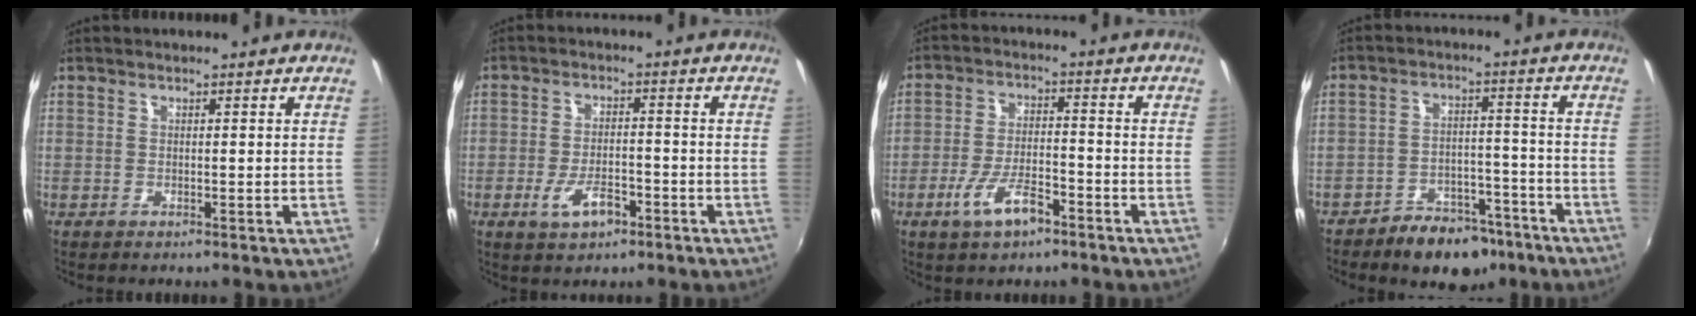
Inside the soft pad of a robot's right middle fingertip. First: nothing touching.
{"total": 6.0, "force": [-3.2, 2.7, 4.3], "torque": [-0.093, -0.005, -0.051]}
{"total": 8.2, "force": [-4.8, 2.8, 6.0], "torque": [-0.125, -0.006, -0.085]}
{"total": 10.6, "force": [-7.9, 5.7, 4.1], "torque": [-0.078, 0.016, -0.105]}